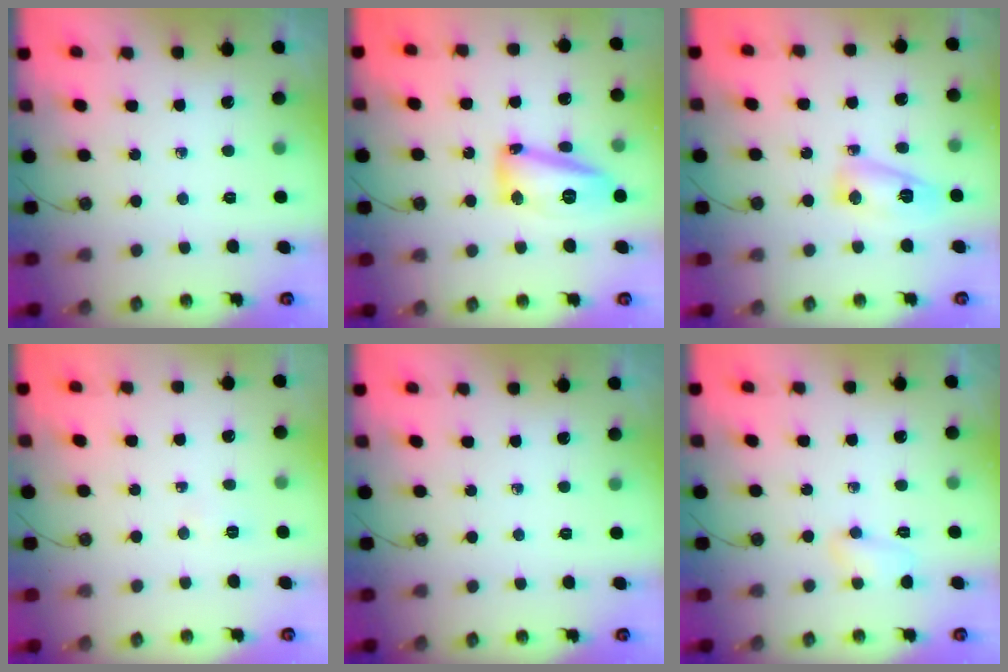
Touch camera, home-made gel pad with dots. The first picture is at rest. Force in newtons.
{"total": 14.4, "press": 14.2, "slide": 2.1}
{"total": 7.4, "press": 7.4, "slide": 0.5}
{"total": 2.6, "press": 2.4, "slide": 0.9}
{"total": 0.0}
{"total": 3.9, "press": 3.9, "slide": 0.7}